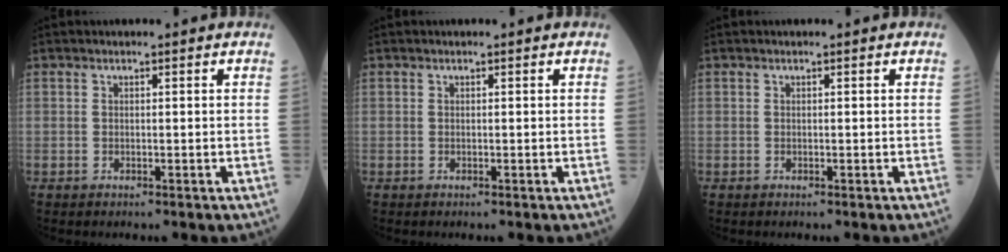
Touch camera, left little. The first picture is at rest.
{"total": 0.0}
{"total": 0.0}